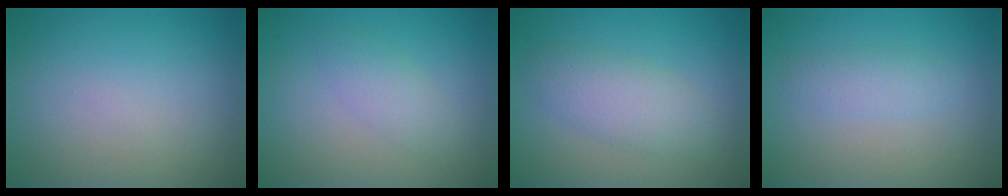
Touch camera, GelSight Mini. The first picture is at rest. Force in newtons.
{"total": 1.8, "press": 1.8, "slide": 0.2}
{"total": 3.4, "press": 3.4, "slide": 0.1}
{"total": 1.6, "press": 1.6, "slide": 0.1}